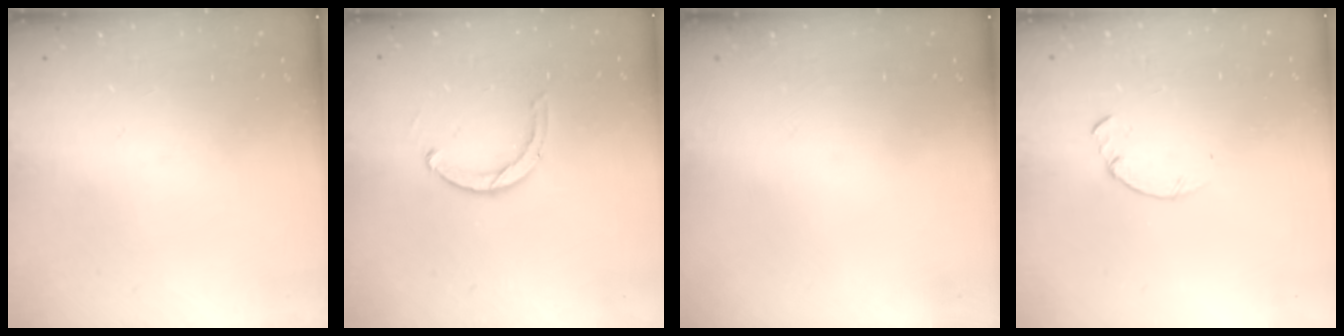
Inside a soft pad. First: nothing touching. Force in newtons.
{"total": 3.0, "press": 2.9, "slide": 0.5}
{"total": 0.0}
{"total": 0.7, "press": 0.6, "slide": 0.2}